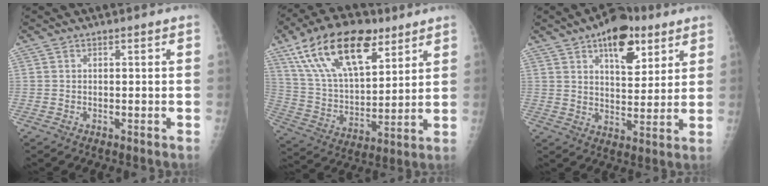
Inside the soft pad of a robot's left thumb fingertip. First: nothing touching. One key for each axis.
{"total": 21.9, "fx": 12.4, "fy": 10.6, "fz": 14.7, "tx": -0.240, "ty": -0.032, "tz": 0.227}
{"total": 12.5, "fx": 6.9, "fy": 6.3, "fz": 8.3, "tx": -0.087, "ty": -0.028, "tz": 0.102}